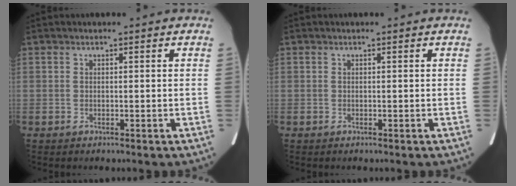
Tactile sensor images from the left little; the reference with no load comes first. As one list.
[{"total": 0.0}]